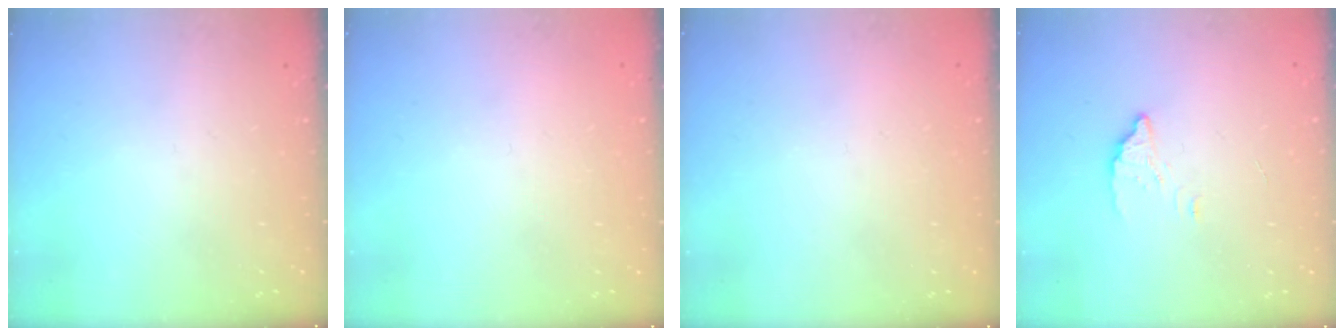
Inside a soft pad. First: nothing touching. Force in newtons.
{"total": 2.3, "press": 2.3, "slide": 0.1}
{"total": 2.3, "press": 2.3, "slide": 0.1}
{"total": 2.3, "press": 2.3, "slide": 0.2}